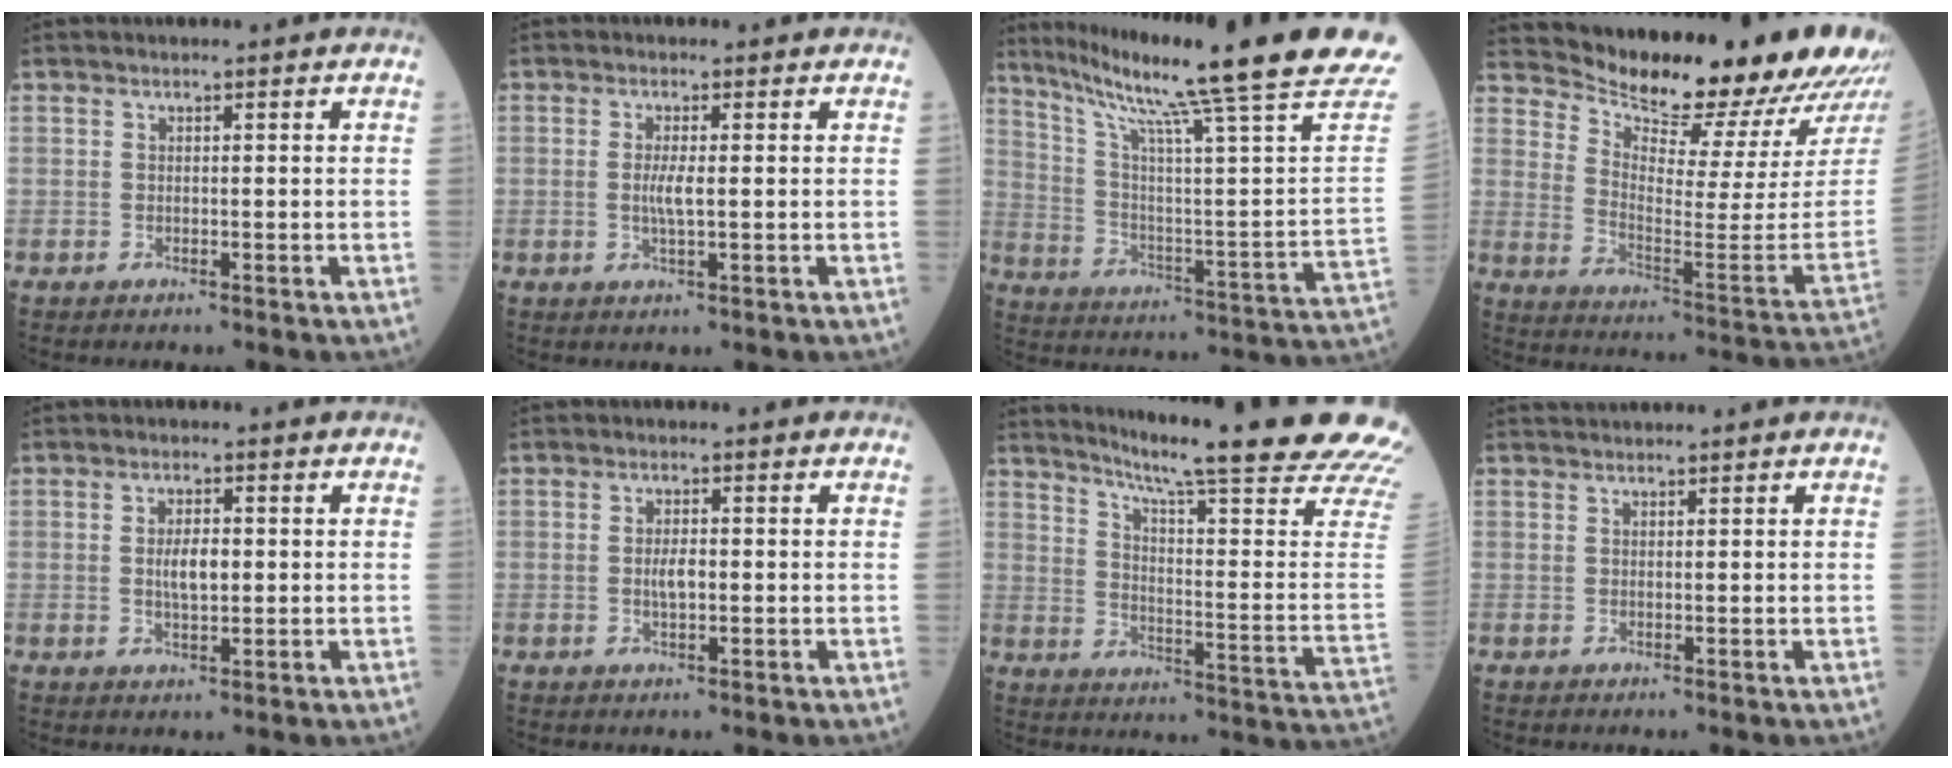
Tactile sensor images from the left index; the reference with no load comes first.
{"total": 2.5, "force": [-0.1, 0.3, 2.5], "torque": [-0.053, -0.005, -0.002]}
{"total": 26.8, "force": [20.6, -2.0, 17.0], "torque": [-0.274, -0.061, 0.287]}
{"total": 19.7, "force": [18.5, 0.1, 6.9], "torque": [-0.127, -0.115, 0.256]}
{"total": 3.7, "force": [0.1, 1.4, 3.4], "torque": [-0.066, -0.001, 0.001]}
{"total": 2.4, "force": [-0.3, 0.9, 2.2], "torque": [-0.045, -0.001, -0.006]}
{"total": 27.3, "force": [23.0, -1.0, 14.6], "torque": [-0.201, -0.110, 0.288]}
{"total": 1.7, "force": [1.7, -0.1, 0.3], "torque": [-0.002, 0.022, 0.034]}